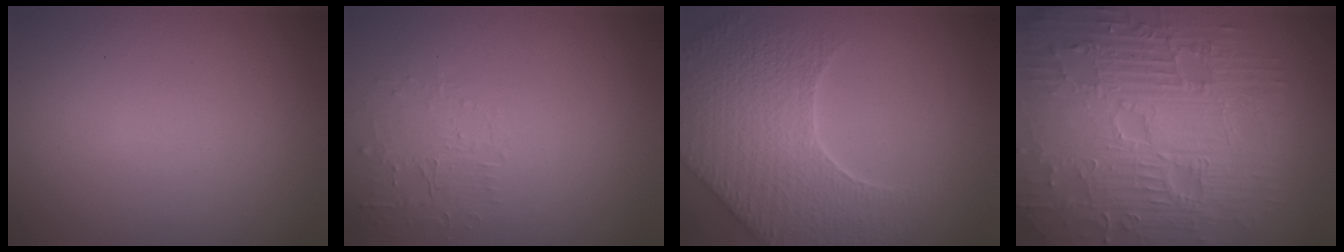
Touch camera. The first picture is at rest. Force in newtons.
{"total": 1.5, "press": 0.1, "slide": 1.5}
{"total": 8.0, "press": 5.9, "slide": 5.4}
{"total": 11.7, "press": 7.6, "slide": 8.9}